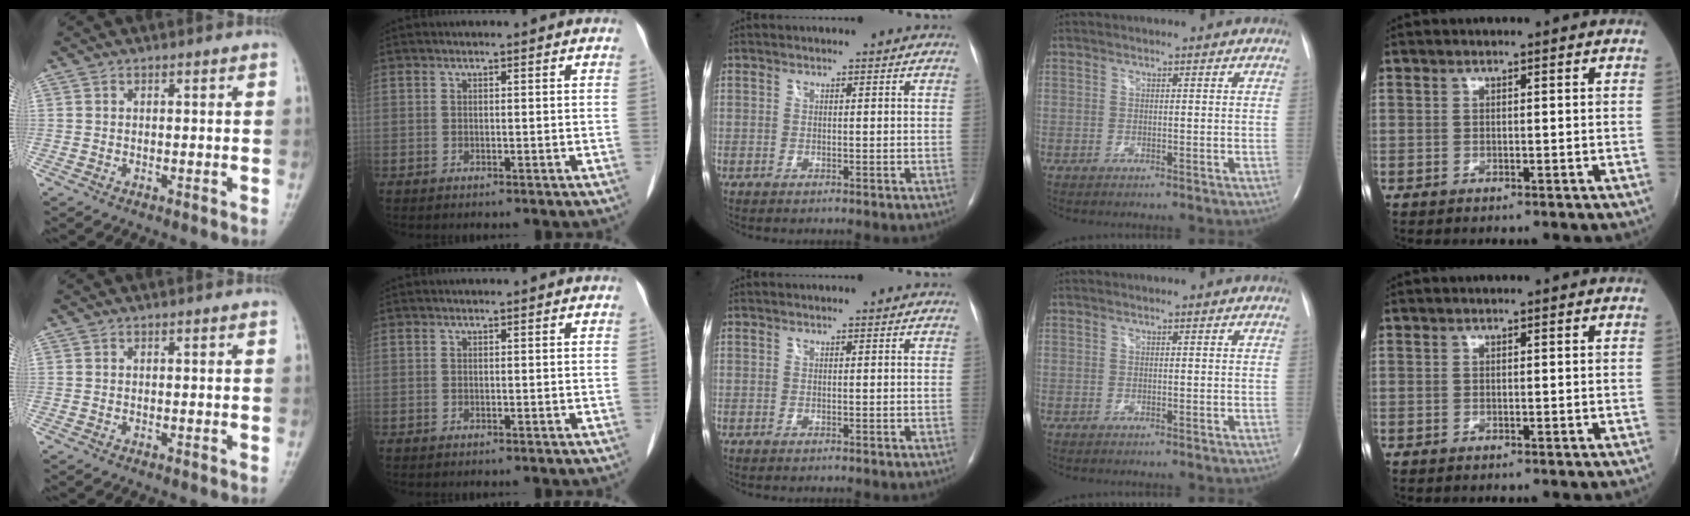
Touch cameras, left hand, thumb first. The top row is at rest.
{}